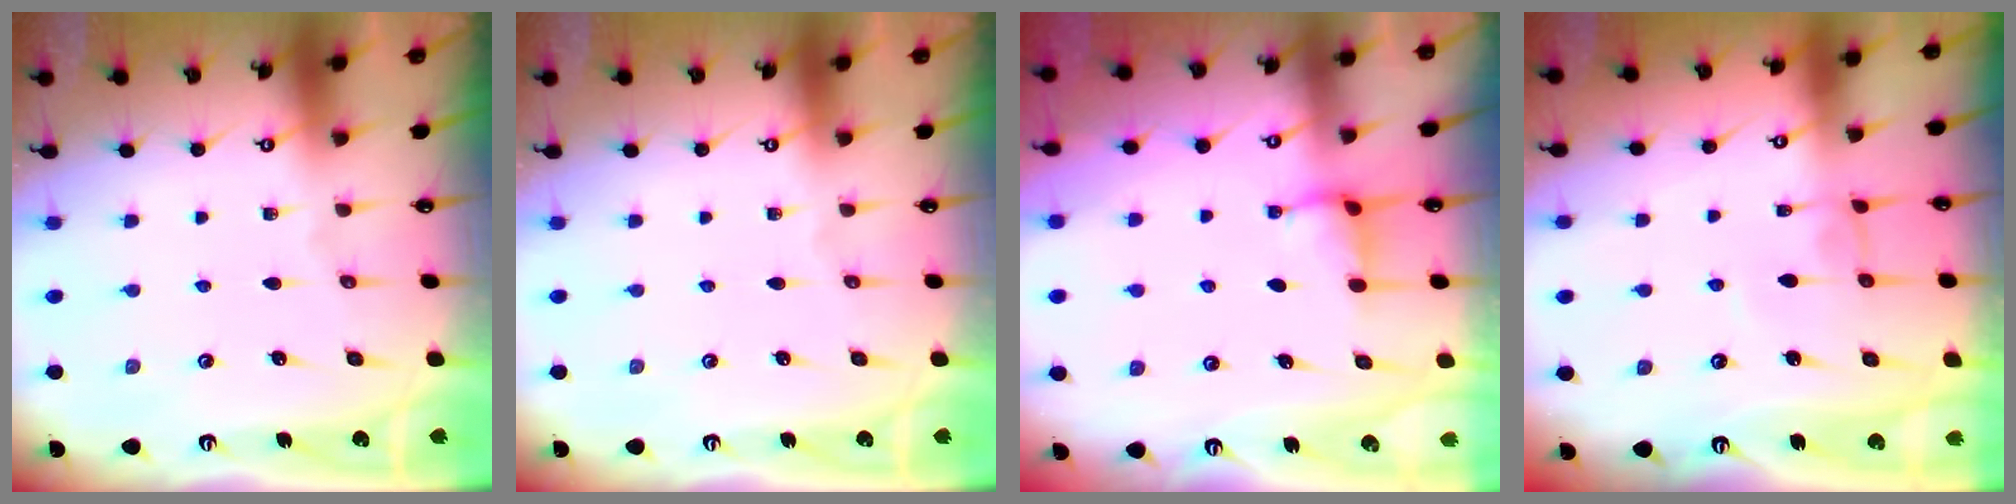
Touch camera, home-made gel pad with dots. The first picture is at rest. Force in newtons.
{"total": 0.0}
{"total": 3.0, "press": 3.0, "slide": 0.3}
{"total": 1.9, "press": 1.9, "slide": 0.2}